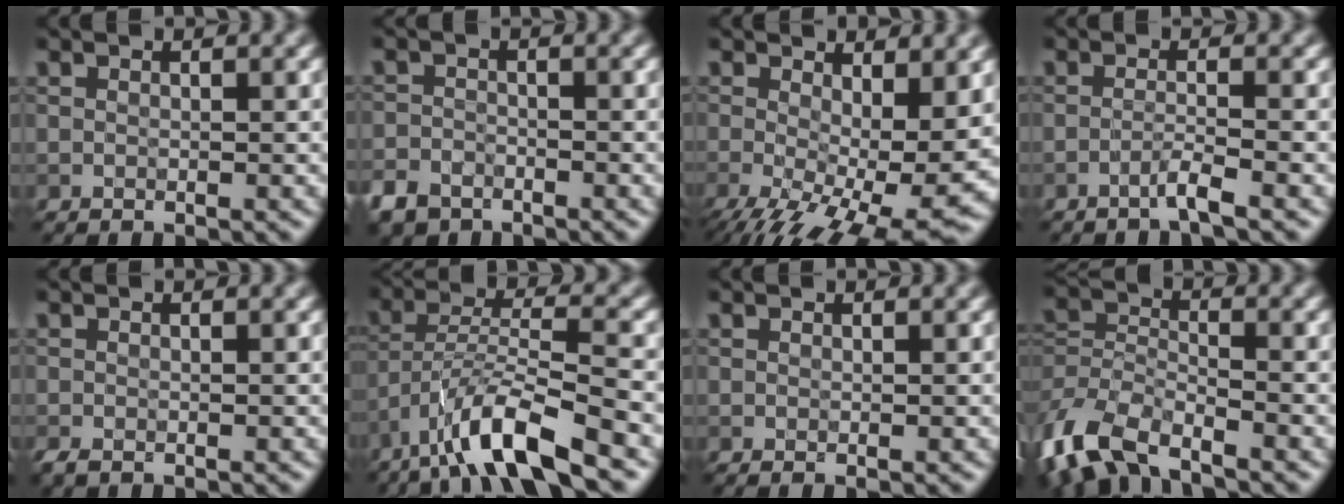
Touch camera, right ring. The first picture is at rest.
{"total": 2.7, "force": [-2.1, 1.6, 0.5], "torque": [-0.009, -0.003, -0.048]}
{"total": 12.4, "force": [-1.9, 5.7, 10.8], "torque": [-0.190, -0.035, -0.013]}
{"total": 1.7, "force": [-1.0, 0.1, 1.4], "torque": [-0.018, 0.006, -0.028]}
{"total": 0.5, "force": [-0.4, 0.3, 0.3], "torque": [-0.007, -0.002, -0.006]}
{"total": 8.3, "force": [-5.7, 1.5, 5.9], "torque": [-0.100, 0.006, -0.103]}
{"total": 0.0}
{"total": 6.4, "force": [-4.6, 2.9, 3.4], "torque": [-0.074, -0.009, -0.100]}